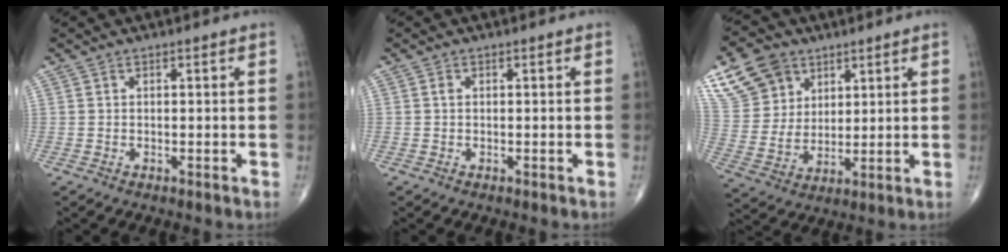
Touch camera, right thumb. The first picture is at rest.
{"total": 0.6, "force": [0.1, 0.5, 0.3], "torque": [-0.006, 0.001, 0.000]}
{"total": 13.4, "force": [7.6, 9.6, 5.2], "torque": [-0.079, -0.018, 0.156]}